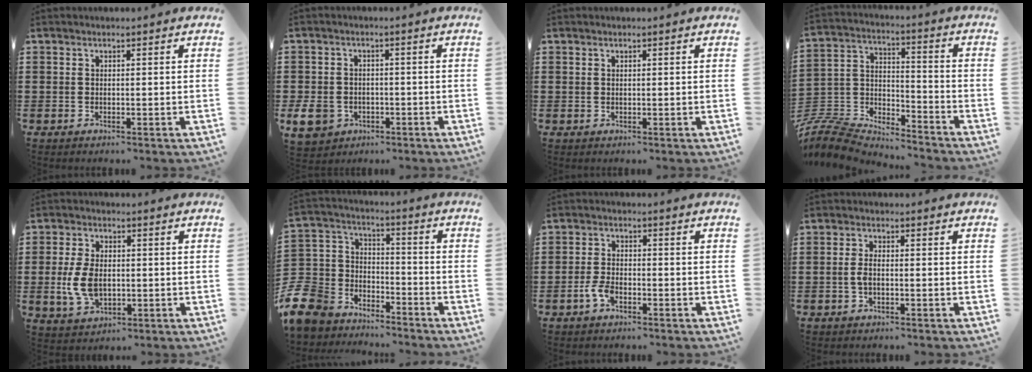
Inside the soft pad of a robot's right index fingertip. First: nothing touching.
{"total": 4.9, "force": [-2.3, 3.9, 1.9], "torque": [-0.073, -0.003, -0.051]}
{"total": 0.0}
{"total": 7.6, "force": [-7.3, 1.8, 1.2], "torque": [-0.050, -0.003, -0.154]}
{"total": 6.9, "force": [-0.5, 4.3, 5.3], "torque": [-0.136, -0.001, -0.017]}
{"total": 9.2, "force": [-6.4, 6.3, 1.8], "torque": [-0.089, 0.011, -0.130]}
{"total": 3.2, "force": [-1.7, 1.6, 2.1], "torque": [-0.060, -0.004, -0.038]}
{"total": 2.2, "force": [-0.7, 0.8, 1.9], "torque": [-0.044, -0.002, -0.017]}